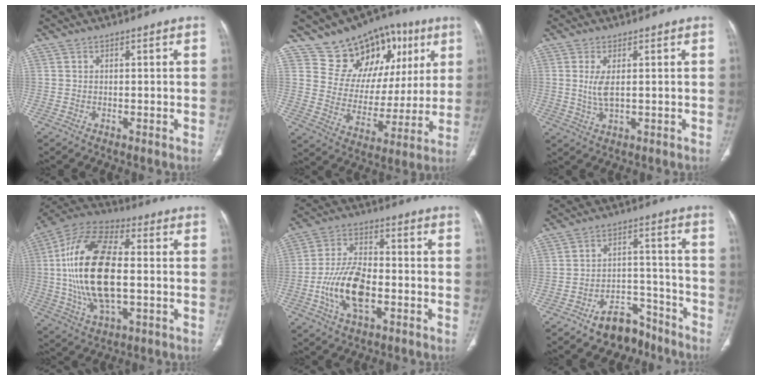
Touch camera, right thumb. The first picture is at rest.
{"total": 17.6, "force": [9.4, 12.1, 8.7], "torque": [-0.066, -0.025, 0.157]}
{"total": 3.9, "force": [0.7, 1.3, 3.6], "torque": [-0.087, -0.010, 0.021]}
{"total": 22.3, "force": [-0.2, 10.9, 19.4], "torque": [-0.385, 0.014, -0.002]}
{"total": 12.7, "force": [-3.5, 6.5, 10.4], "torque": [-0.200, 0.018, -0.066]}
{"total": 9.3, "force": [-6.8, 5.3, 3.5], "torque": [-0.021, 0.070, -0.105]}